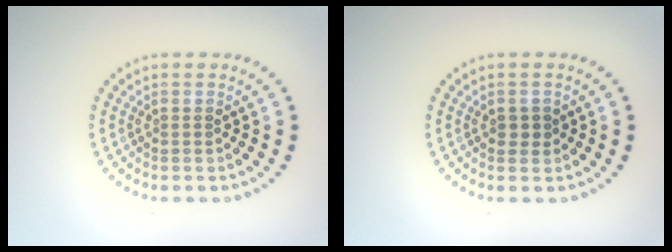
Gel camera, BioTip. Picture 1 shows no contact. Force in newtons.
{"total": 1.2, "press": 1.2, "slide": 0.1}